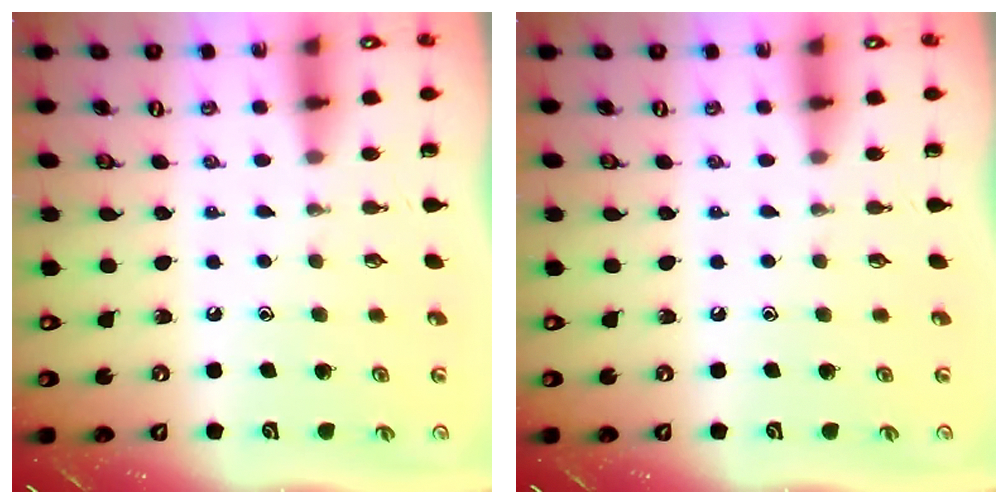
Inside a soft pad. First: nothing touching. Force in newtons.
{"total": 0.0}